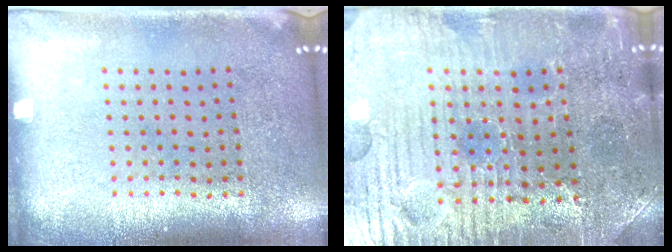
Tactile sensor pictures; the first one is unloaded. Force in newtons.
{"total": 3.8, "press": 3.7, "slide": 0.5}